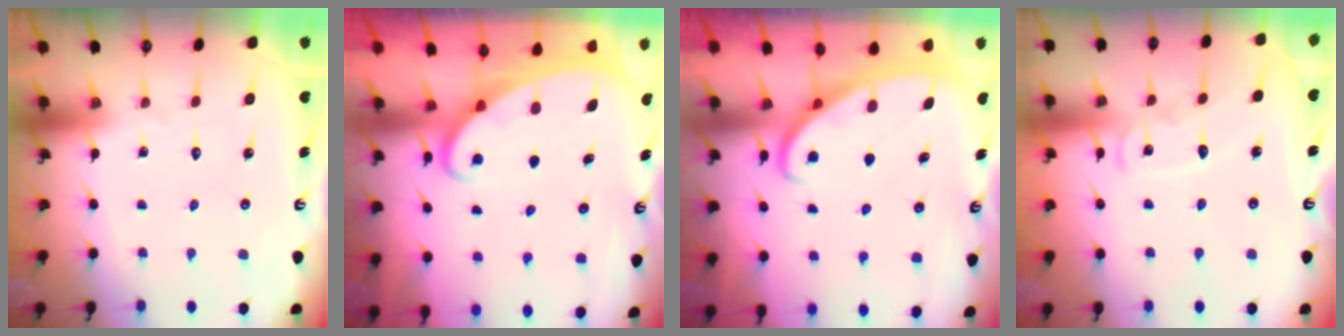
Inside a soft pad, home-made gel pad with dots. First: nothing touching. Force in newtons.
{"total": 1.9, "press": 1.9, "slide": 0.3}
{"total": 2.8, "press": 2.7, "slide": 0.4}
{"total": 7.6, "press": 7.6, "slide": 0.3}